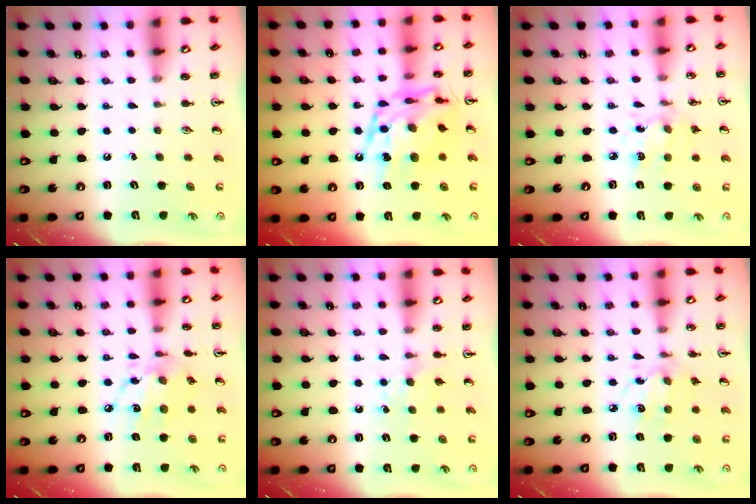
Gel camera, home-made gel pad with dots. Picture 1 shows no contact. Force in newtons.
{"total": 17.9, "press": 17.8, "slide": 1.4}
{"total": 4.7, "press": 4.5, "slide": 1.5}
{"total": 11.3, "press": 11.3, "slide": 0.7}
{"total": 5.8, "press": 5.8, "slide": 0.7}
{"total": 6.9, "press": 6.8, "slide": 0.6}